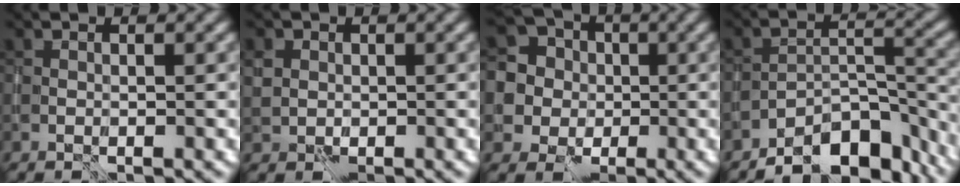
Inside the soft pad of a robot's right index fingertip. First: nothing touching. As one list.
[{"total": 1.8, "force": [0.6, 1.6, 0.3], "torque": [-0.011, 0.003, 0.010]}, {"total": 8.6, "force": [0.6, 8.3, 2.1], "torque": [-0.068, 0.020, -0.001]}, {"total": 7.4, "force": [-6.3, 2.4, 3.0], "torque": [-0.033, 0.004, -0.110]}]